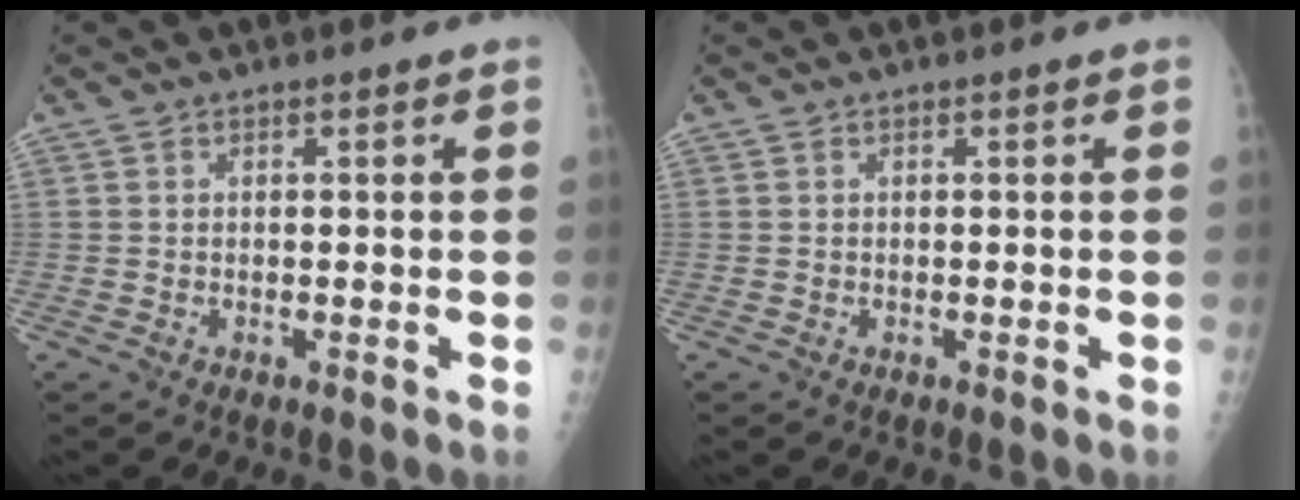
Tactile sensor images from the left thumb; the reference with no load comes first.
{"total": 0.0}